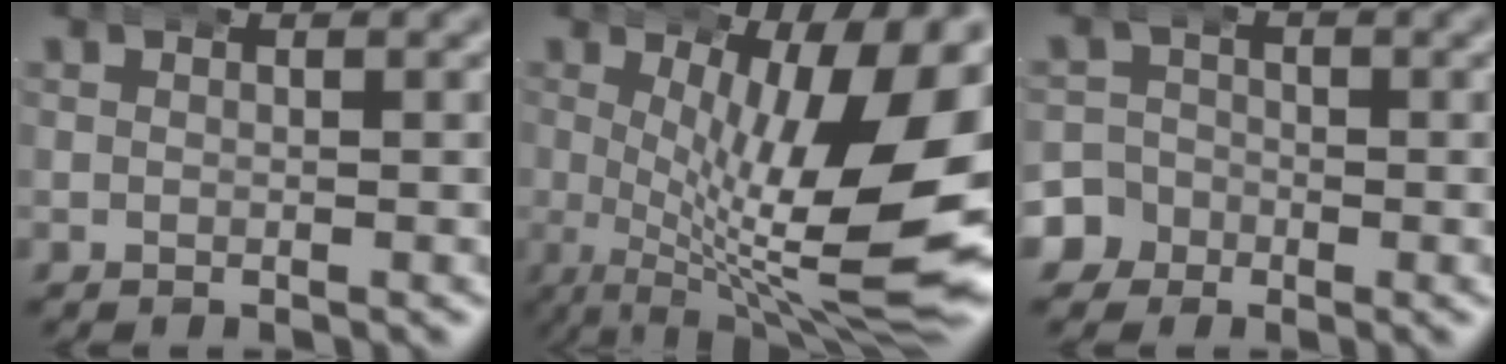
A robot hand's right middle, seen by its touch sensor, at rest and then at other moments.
{"total": 13.4, "force": [-0.5, 4.8, 12.5], "torque": [-0.168, -0.026, 0.005]}
{"total": 5.3, "force": [-2.1, 4.7, 1.0], "torque": [-0.035, -0.010, -0.046]}